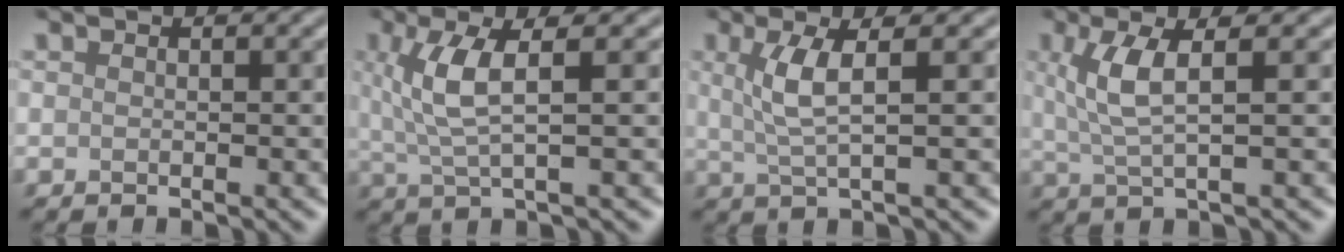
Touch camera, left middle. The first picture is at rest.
{"total": 4.6, "force": [1.2, 1.1, 4.3], "torque": [-0.095, 0.002, 0.027]}
{"total": 3.6, "force": [0.9, 0.8, 3.4], "torque": [-0.070, -0.001, 0.021]}
{"total": 4.2, "force": [1.2, 1.1, 3.8], "torque": [-0.080, 0.002, 0.026]}